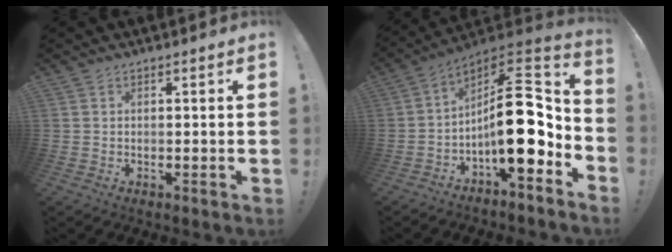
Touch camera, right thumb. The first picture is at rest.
{"total": 20.2, "force": [-2.9, 8.0, 18.4], "torque": [-0.278, 0.011, -0.043]}